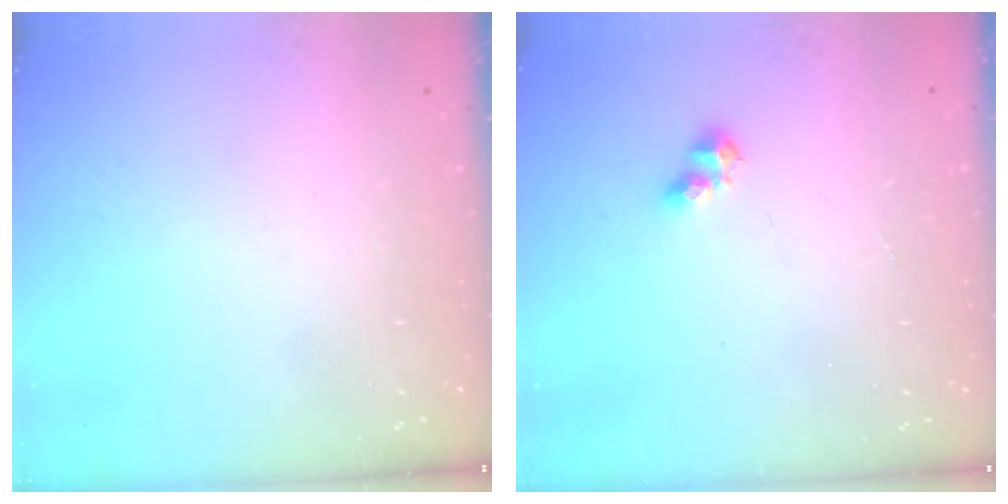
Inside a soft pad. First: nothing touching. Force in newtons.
{"total": 2.9, "press": 2.9, "slide": 0.3}